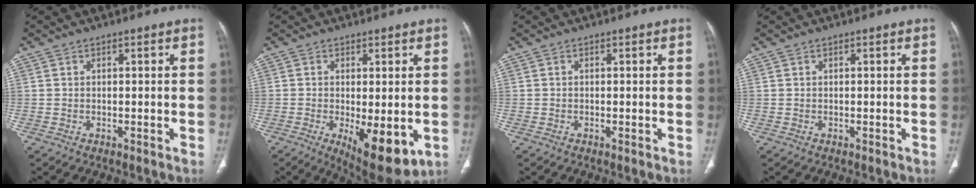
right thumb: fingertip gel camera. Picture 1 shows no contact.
{"total": 11.5, "force": [-2.9, 4.4, 10.2], "torque": [-0.145, -0.024, -0.029]}
{"total": 0.0}
{"total": 0.0}